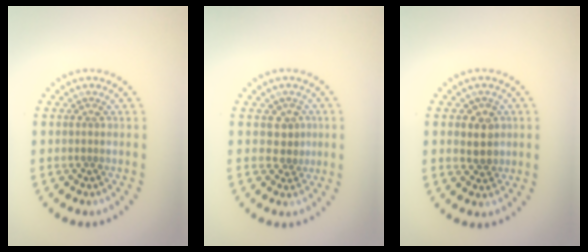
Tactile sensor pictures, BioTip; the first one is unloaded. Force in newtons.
{"total": 1.8, "press": 1.5, "slide": 0.9}
{"total": 2.4, "press": 2.3, "slide": 0.7}